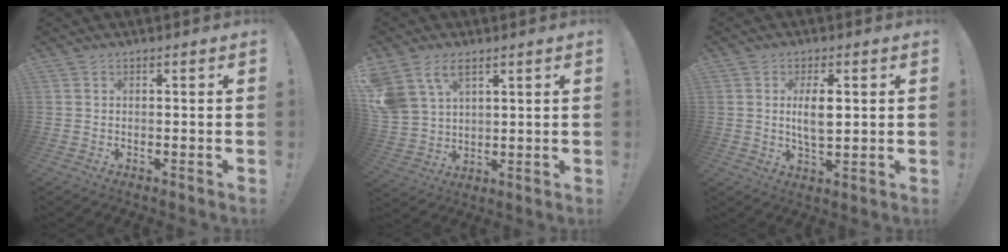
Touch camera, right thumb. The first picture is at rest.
{"total": 9.9, "force": [5.8, 6.2, 5.0], "torque": [-0.117, -0.024, 0.120]}
{"total": 7.0, "force": [1.2, 3.0, 6.2], "torque": [-0.108, -0.009, 0.012]}